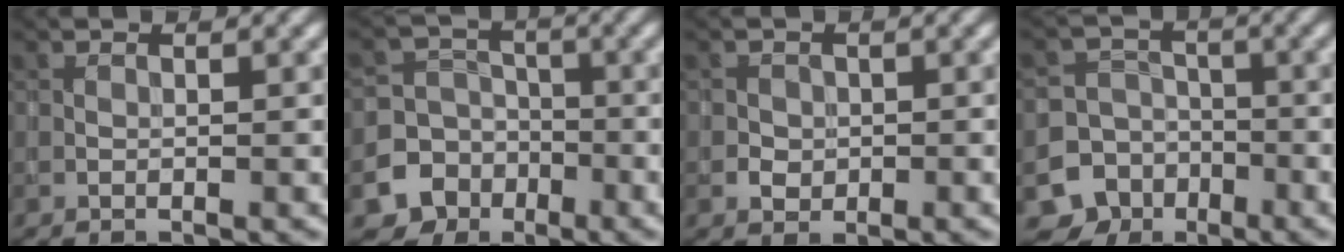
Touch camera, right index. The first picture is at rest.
{"total": 6.8, "force": [-3.8, 5.6, 0.8], "torque": [-0.001, -0.012, -0.077]}
{"total": 1.4, "force": [-0.2, 1.3, 0.3], "torque": [0.005, 0.001, -0.007]}
{"total": 8.5, "force": [-5.1, 6.8, 0.8], "torque": [-0.003, -0.024, -0.096]}